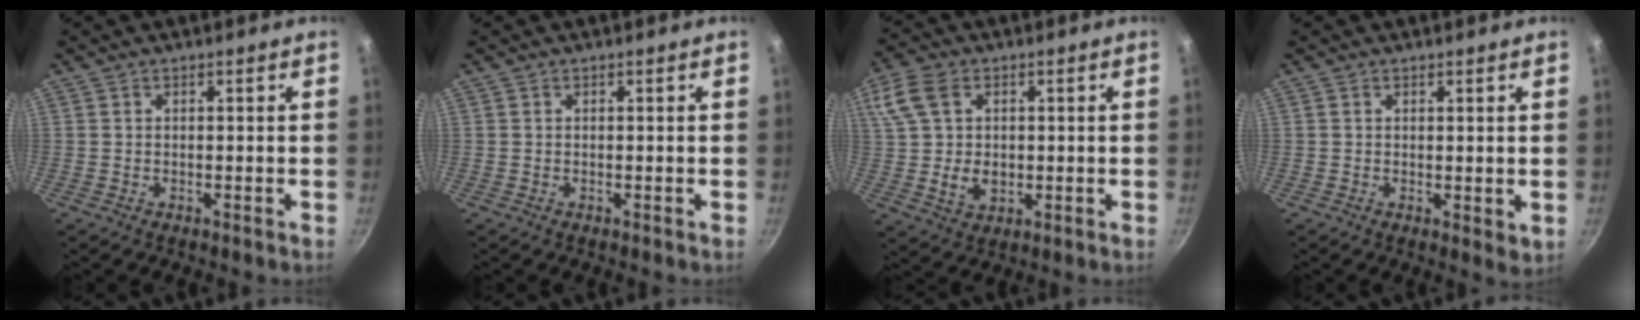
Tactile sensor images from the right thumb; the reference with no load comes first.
{"total": 0.0}
{"total": 12.2, "force": [2.3, 9.0, 7.9], "torque": [-0.154, 0.000, 0.038]}
{"total": 2.2, "force": [0.8, 0.9, 1.8], "torque": [-0.024, -0.007, 0.011]}